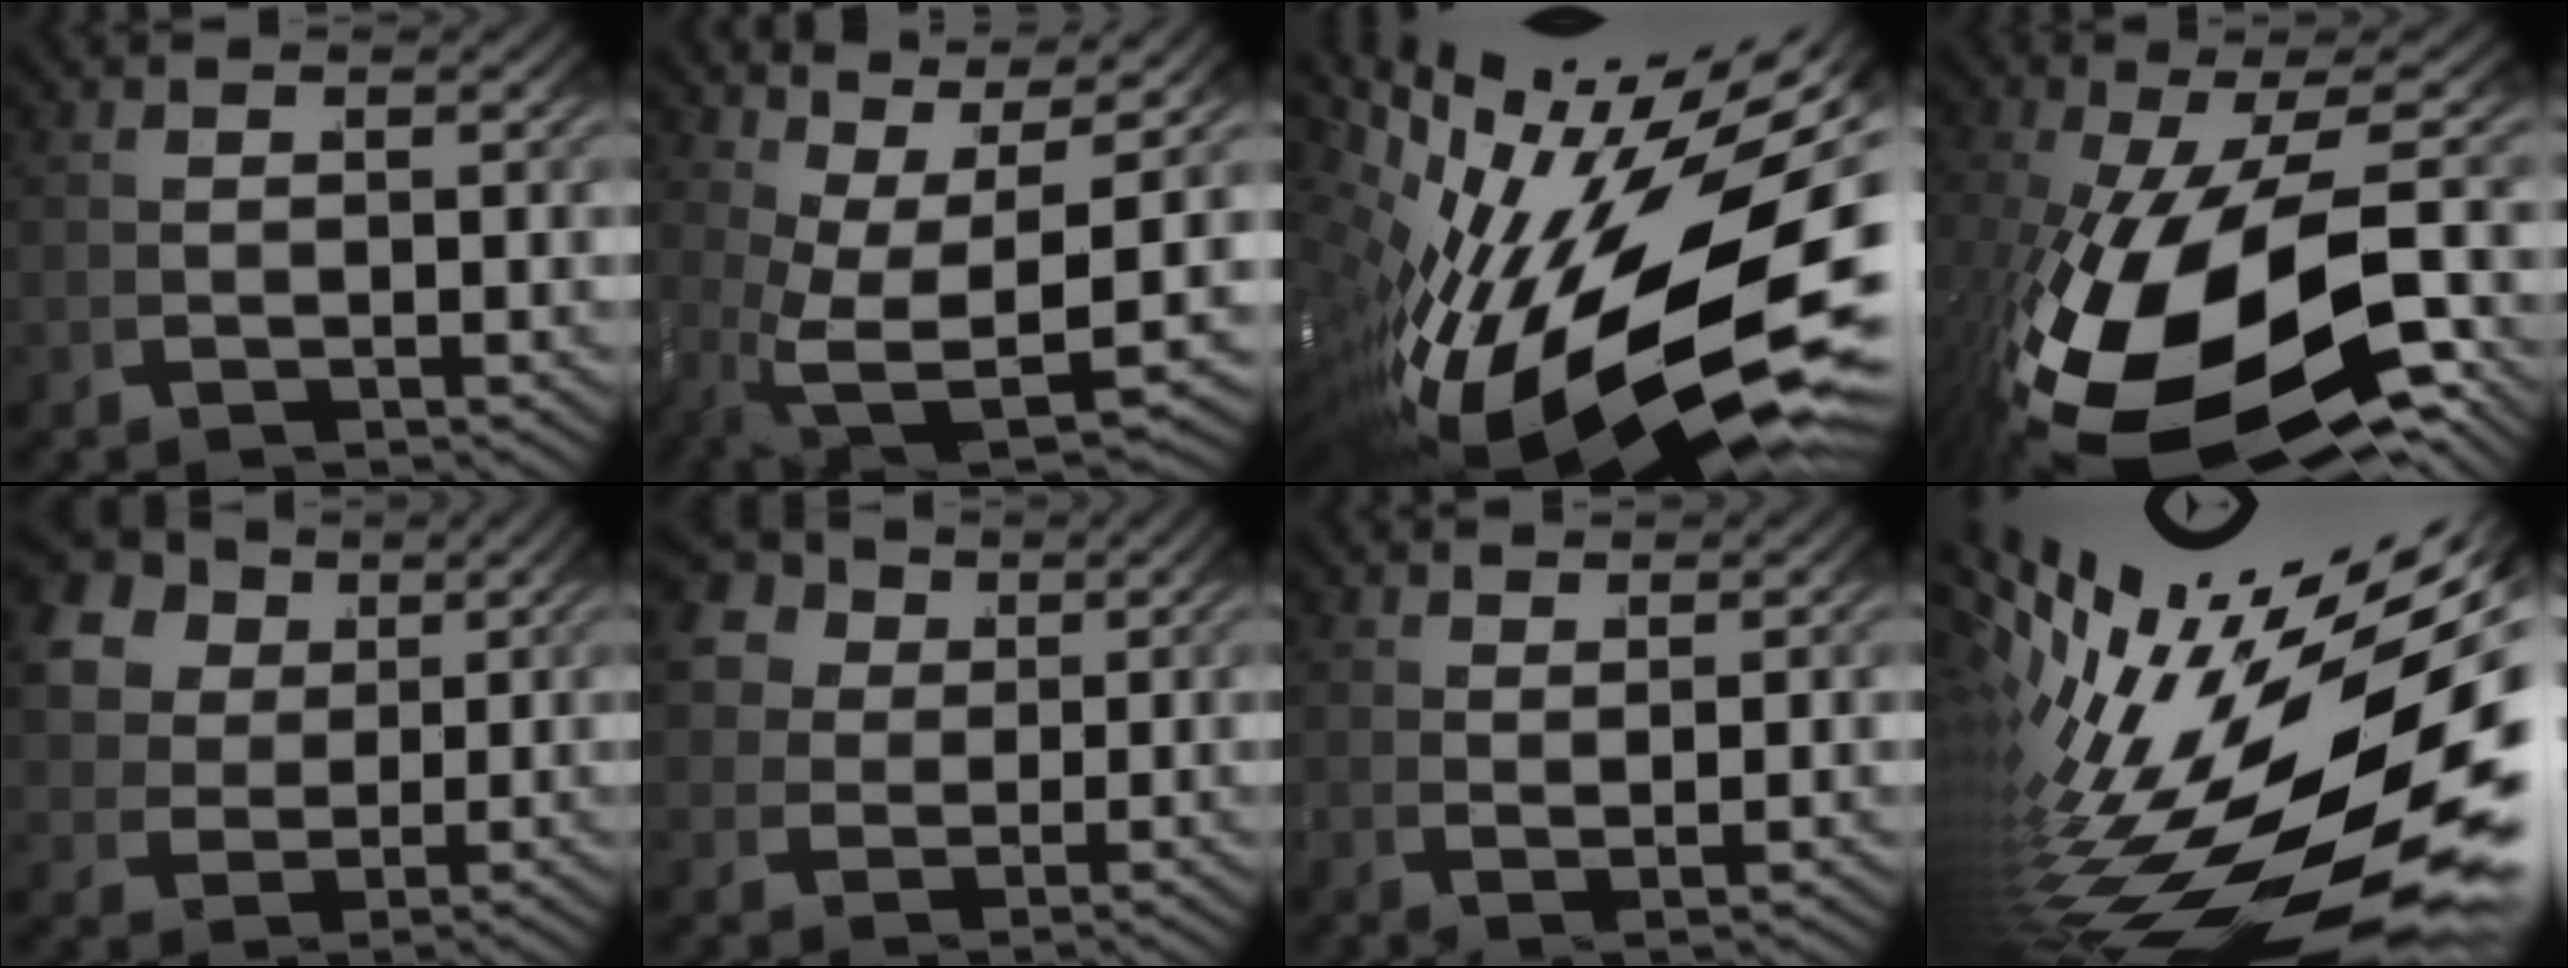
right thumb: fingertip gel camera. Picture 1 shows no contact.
{"total": 10.7, "force": [1.7, 5.4, 9.1], "torque": [-0.175, -0.035, 0.048]}
{"total": 22.7, "force": [-2.7, 12.3, 18.8], "torque": [-0.323, -0.059, -0.002]}
{"total": 17.9, "force": [-5.0, 8.6, 14.9], "torque": [-0.317, -0.066, -0.032]}
{"total": 11.2, "force": [4.1, 9.0, 5.3], "torque": [-0.119, 0.002, 0.057]}
{"total": 8.9, "force": [3.3, 7.3, 3.9], "torque": [-0.088, 0.001, 0.046]}
{"total": 2.3, "force": [2.1, -0.3, 0.9], "torque": [-0.011, 0.003, 0.041]}
{"total": 21.7, "force": [-1.0, 11.3, 18.5], "torque": [-0.290, -0.036, 0.020]}